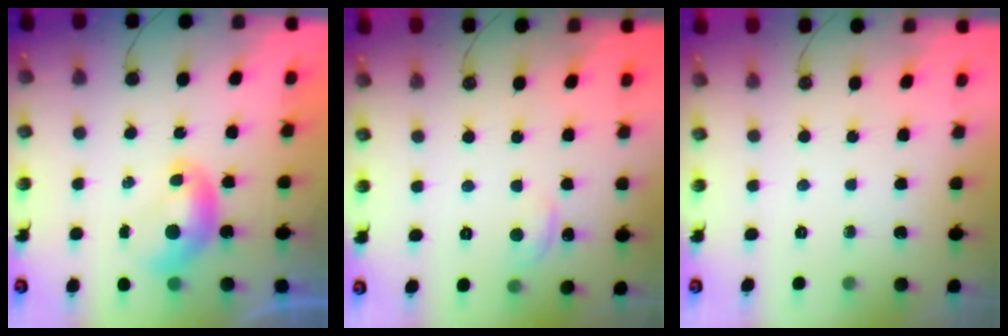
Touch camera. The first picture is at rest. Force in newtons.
{"total": 0.5, "press": 0.3, "slide": 0.4}
{"total": 0.0}